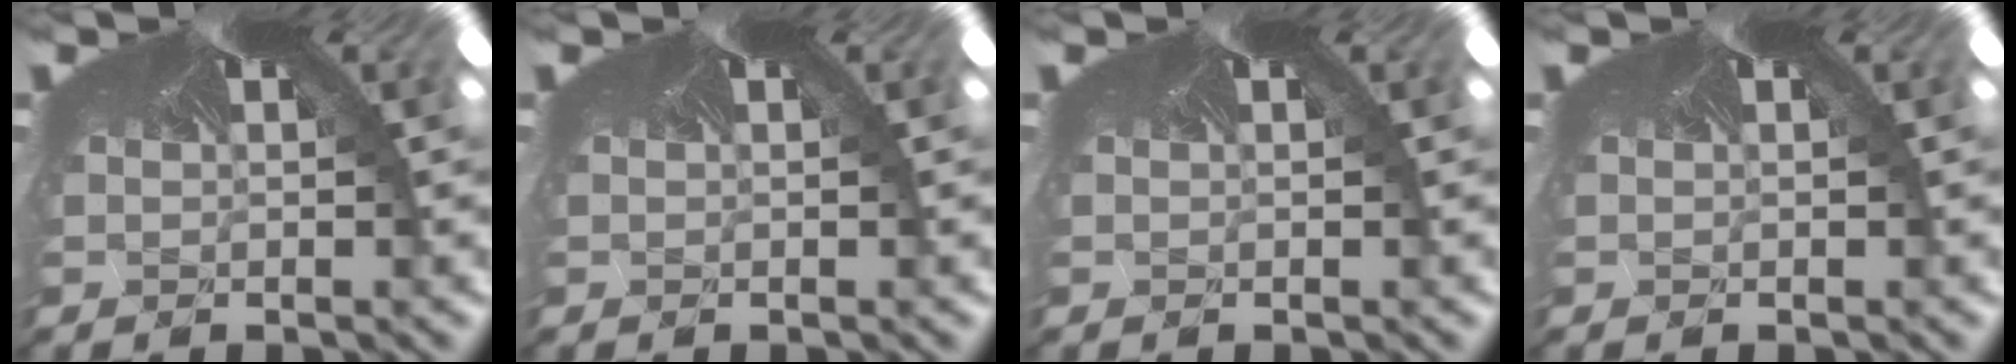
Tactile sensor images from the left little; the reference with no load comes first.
{"total": 0.0}
{"total": 0.0}
{"total": 0.0}